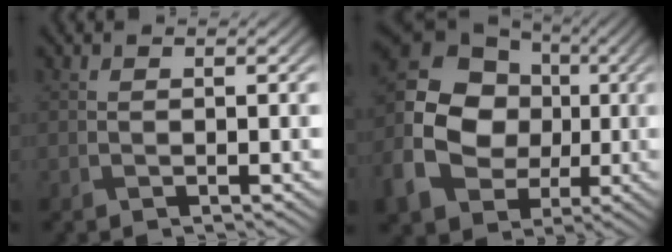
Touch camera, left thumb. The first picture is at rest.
{"total": 16.2, "force": [-2.0, 13.5, 8.6], "torque": [-0.218, -0.009, -0.056]}